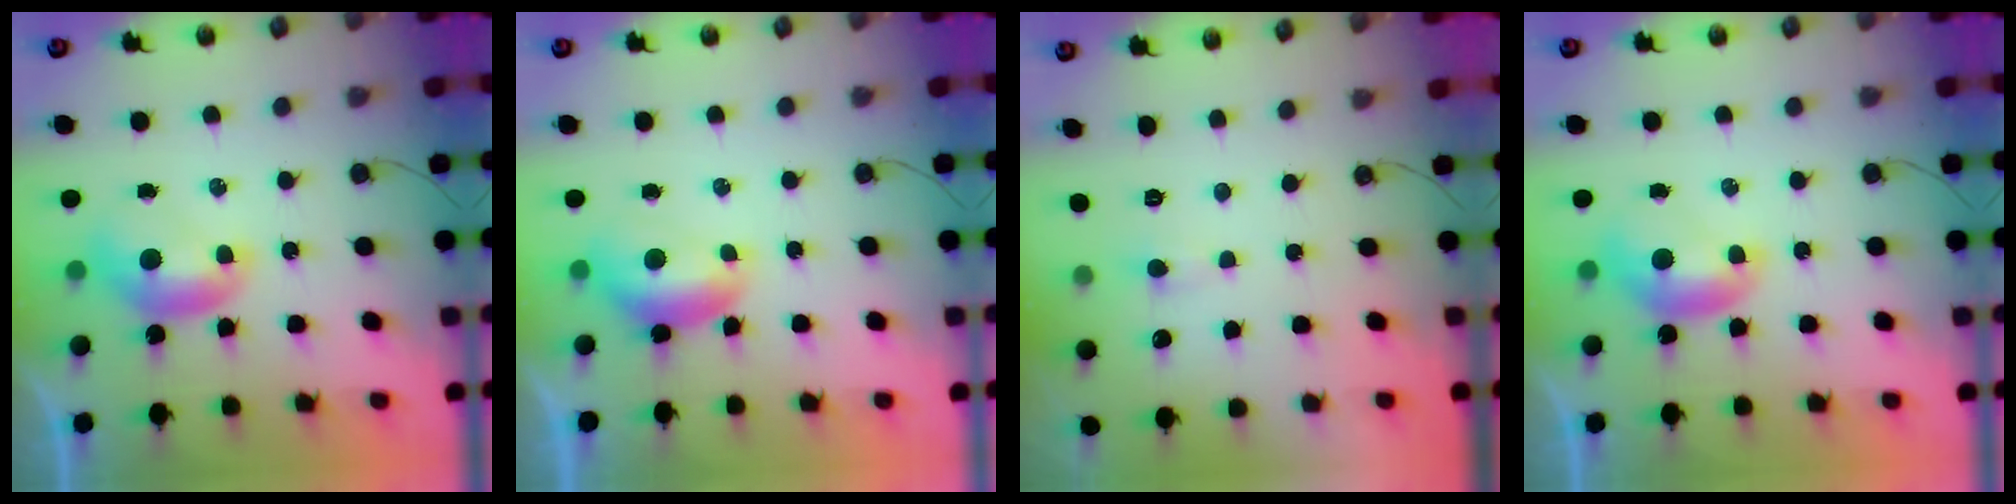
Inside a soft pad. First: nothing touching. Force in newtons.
{"total": 1.4, "press": 1.0, "slide": 0.9}
{"total": 0.6, "press": 0.3, "slide": 0.4}
{"total": 0.0}